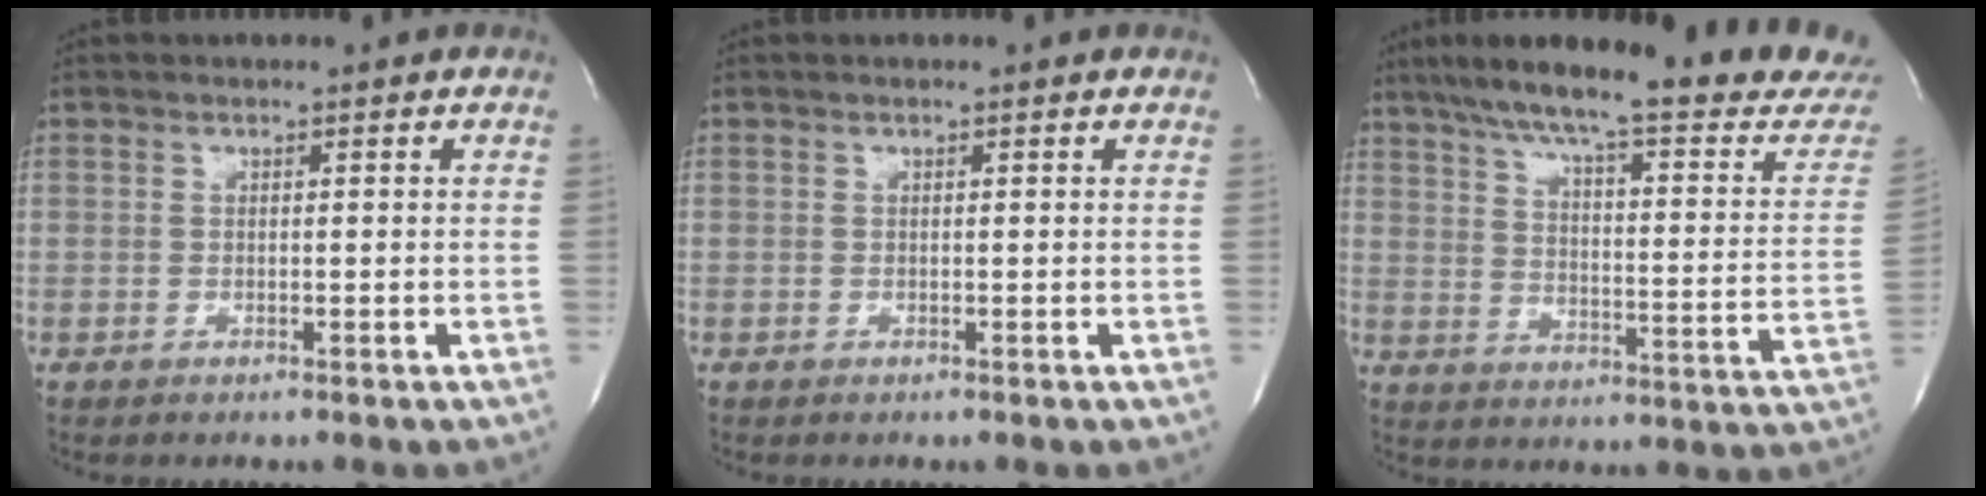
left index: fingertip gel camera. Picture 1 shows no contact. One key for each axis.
{"total": 0.0}
{"total": 27.6, "fx": 24.0, "fy": 1.7, "fz": 13.6, "tx": -0.213, "ty": -0.062, "tz": 0.312}